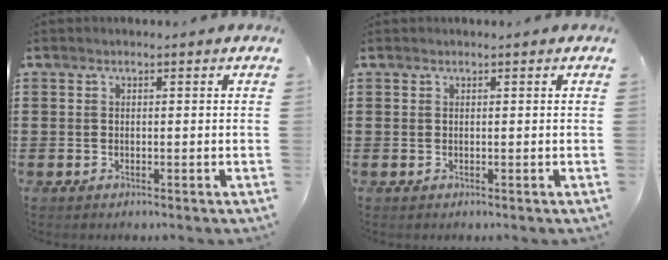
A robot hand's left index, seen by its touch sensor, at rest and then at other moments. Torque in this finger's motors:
{"motor_torque": [-0.16, 0.18, -0.02, 0.00]}